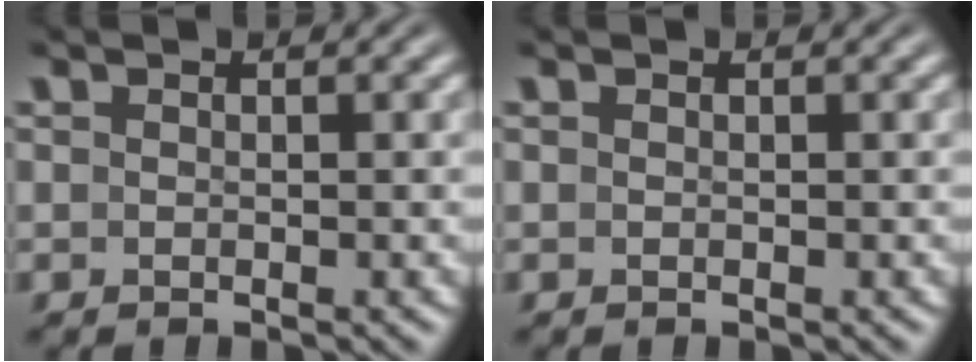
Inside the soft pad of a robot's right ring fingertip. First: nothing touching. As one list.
[{"total": 0.0}]